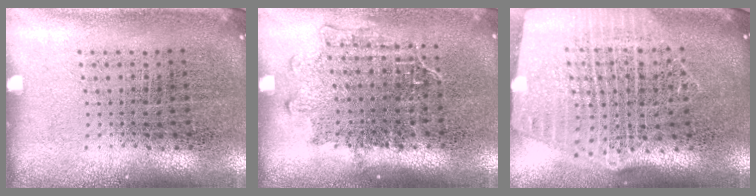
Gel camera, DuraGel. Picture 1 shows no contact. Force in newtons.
{"total": 1.2, "press": 1.1, "slide": 0.6}
{"total": 2.6, "press": 2.2, "slide": 1.4}